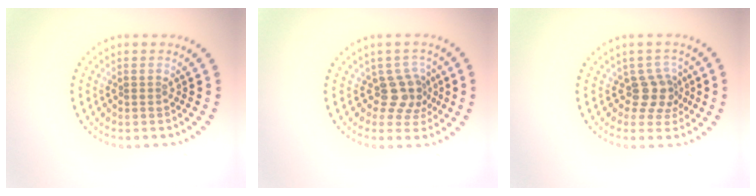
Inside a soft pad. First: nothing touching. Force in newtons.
{"total": 2.8, "press": 2.2, "slide": 1.8}
{"total": 2.6, "press": 2.0, "slide": 1.7}